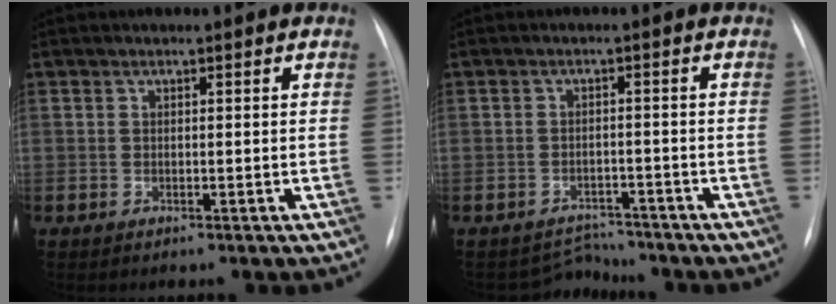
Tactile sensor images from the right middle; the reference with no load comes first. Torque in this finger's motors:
{"motor_torque": [-0.16, -0.17, -0.02, -0.02]}